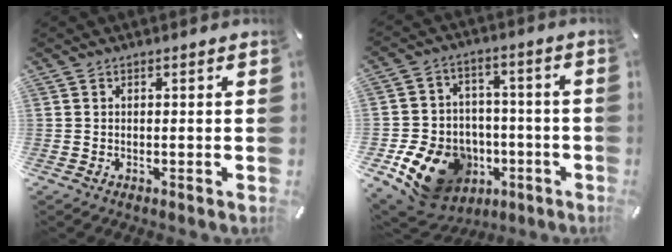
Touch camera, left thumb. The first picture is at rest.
{"total": 16.2, "force": [-6.5, 13.0, 7.1], "torque": [-0.112, 0.040, -0.093]}